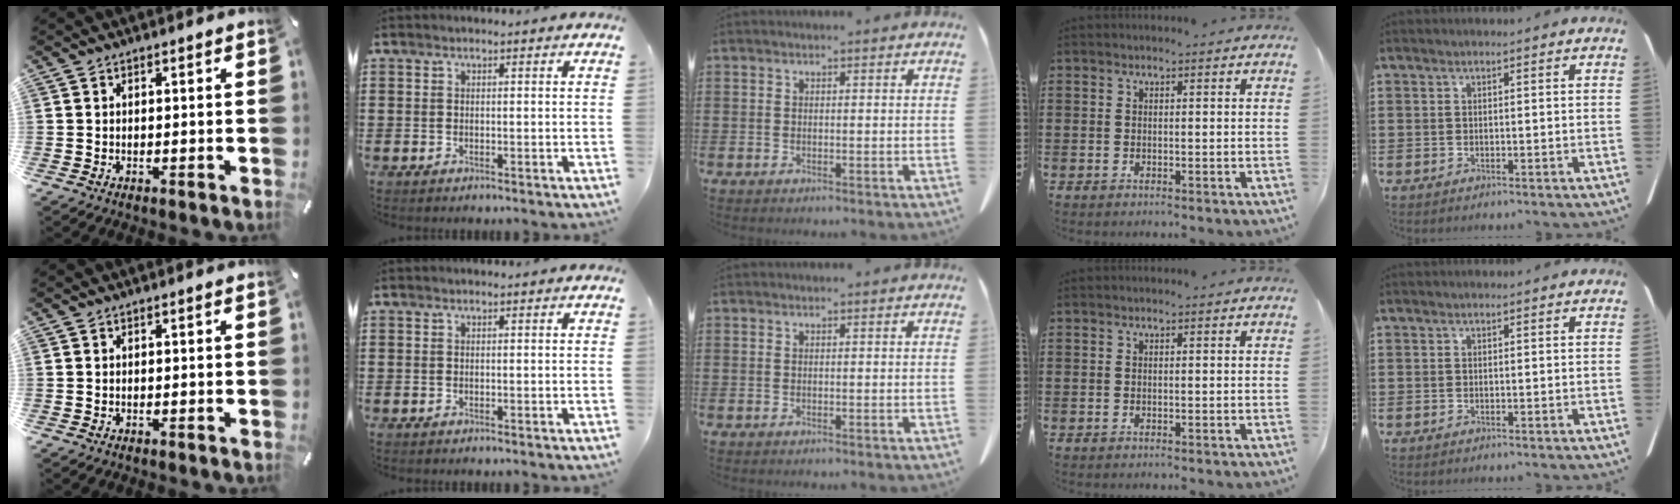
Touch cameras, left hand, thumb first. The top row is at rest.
{}